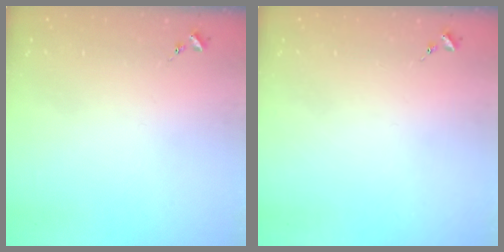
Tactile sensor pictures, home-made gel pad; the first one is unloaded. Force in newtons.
{"total": 0.0}